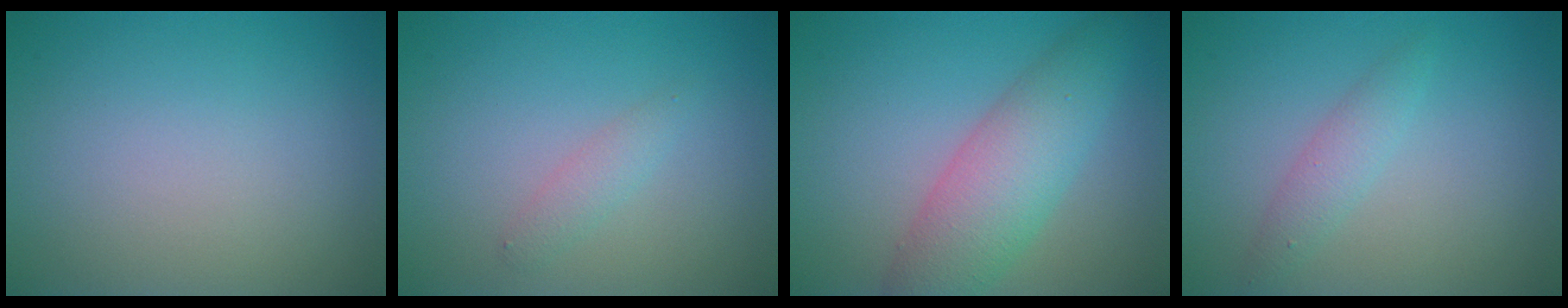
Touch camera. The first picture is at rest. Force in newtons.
{"total": 1.3, "press": 1.3, "slide": 0.0}
{"total": 6.0, "press": 6.0, "slide": 0.2}
{"total": 1.8, "press": 1.8, "slide": 0.1}